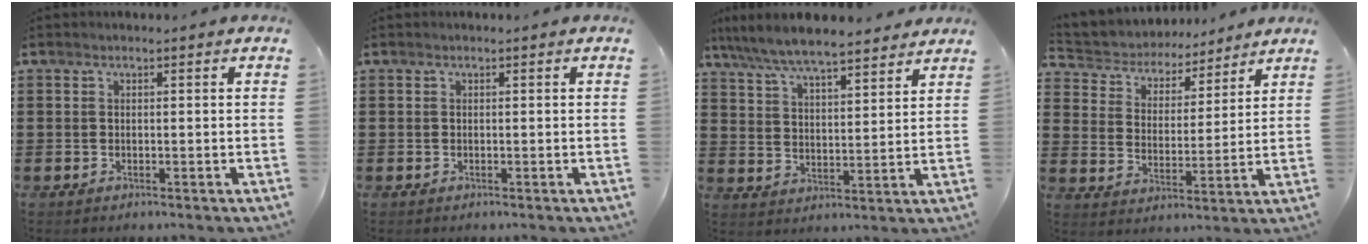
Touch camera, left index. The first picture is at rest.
{"total": 0.0}
{"total": 7.1, "force": [6.6, 0.6, 2.5], "torque": [-0.074, -0.028, 0.118]}
{"total": 4.9, "force": [4.8, 1.2, 0.1], "torque": [-0.033, -0.031, 0.080]}